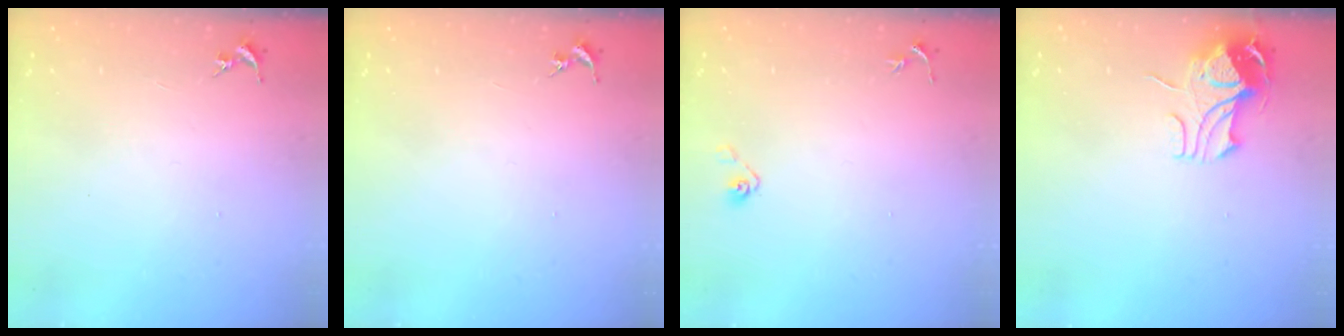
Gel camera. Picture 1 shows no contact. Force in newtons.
{"total": 0.0}
{"total": 4.0, "press": 3.4, "slide": 2.0}
{"total": 10.0, "press": 9.9, "slide": 0.6}